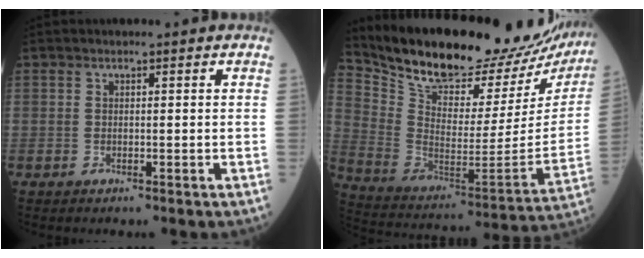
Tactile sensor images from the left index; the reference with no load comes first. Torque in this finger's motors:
{"motor_torque": [0.99, -1.15, 0.88, 0.17]}